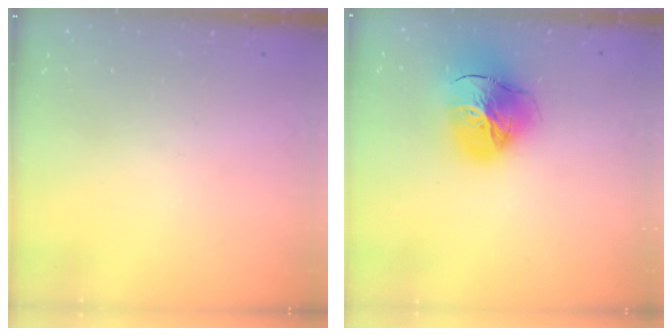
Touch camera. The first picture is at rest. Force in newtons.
{"total": 23.3, "press": 23.2, "slide": 2.4}